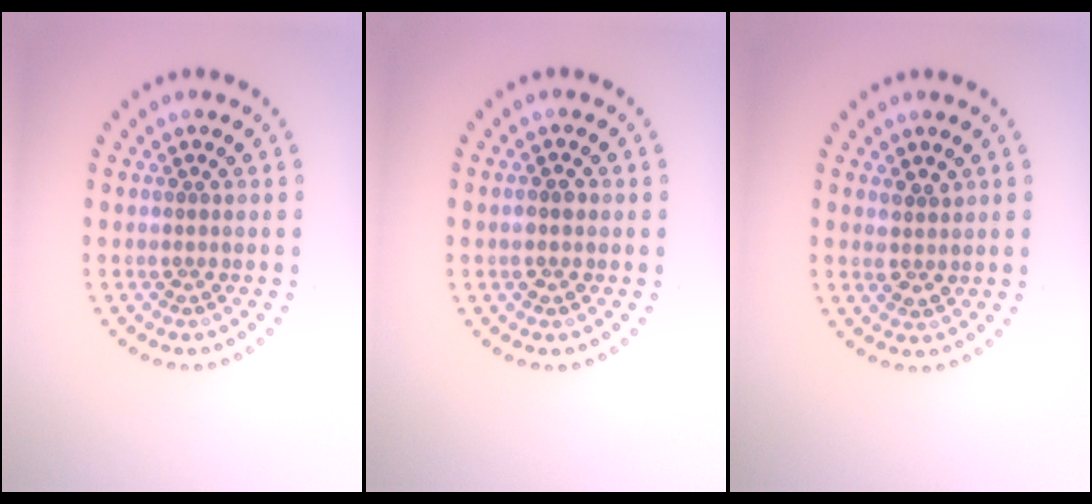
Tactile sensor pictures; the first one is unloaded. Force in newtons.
{"total": 1.4, "press": 1.4, "slide": 0.3}
{"total": 2.0, "press": 1.8, "slide": 0.9}